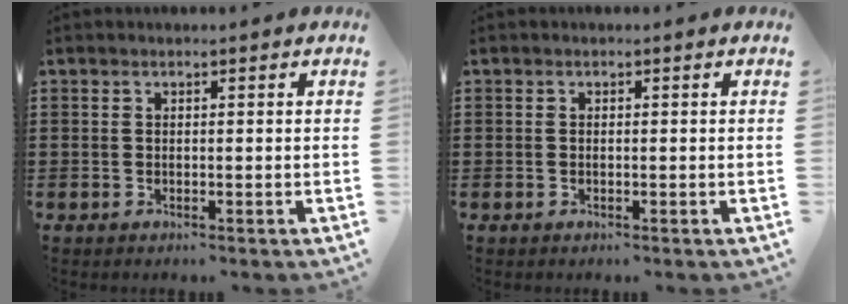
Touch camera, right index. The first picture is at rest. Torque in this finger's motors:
{"motor_torque": [0.96, 1.18, 0.03, 0.01]}